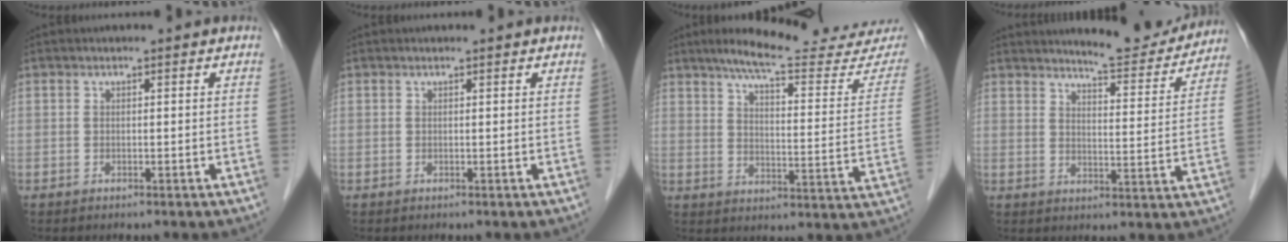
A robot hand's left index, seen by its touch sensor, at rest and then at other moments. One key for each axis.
{"total": 0.0}
{"total": 21.6, "fx": 19.6, "fy": 2.2, "fz": 8.9, "tx": -0.114, "ty": -0.062, "tz": 0.240}
{"total": 10.7, "fx": 10.2, "fy": 1.2, "fz": 2.9, "tx": -0.033, "ty": -0.025, "tz": 0.127}